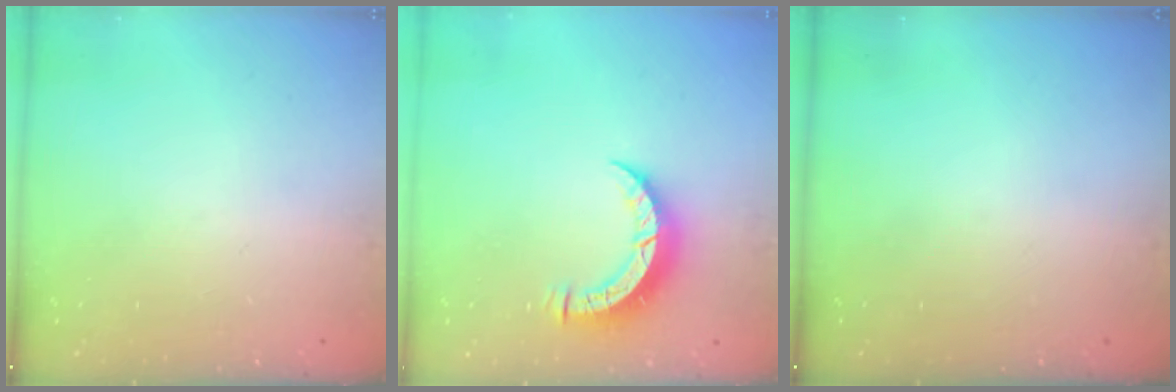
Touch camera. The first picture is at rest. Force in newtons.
{"total": 6.3, "press": 6.3, "slide": 0.6}
{"total": 0.0}